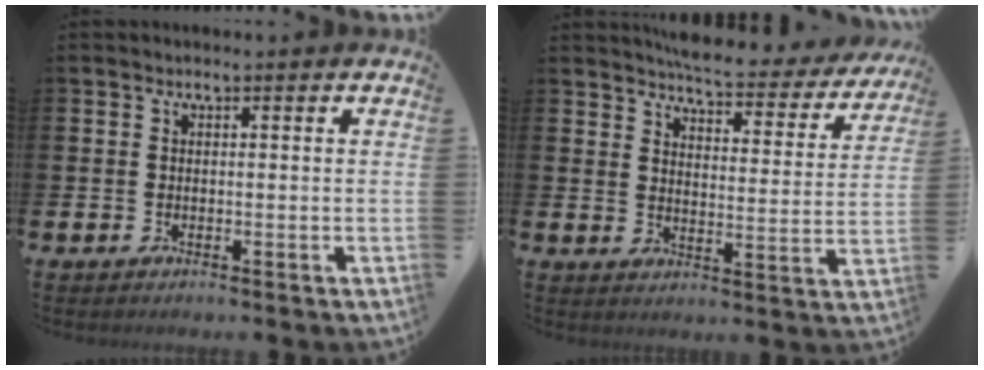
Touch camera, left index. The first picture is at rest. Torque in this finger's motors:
{"motor_torque": [0.83, -1.07, 0.25, 0.04]}